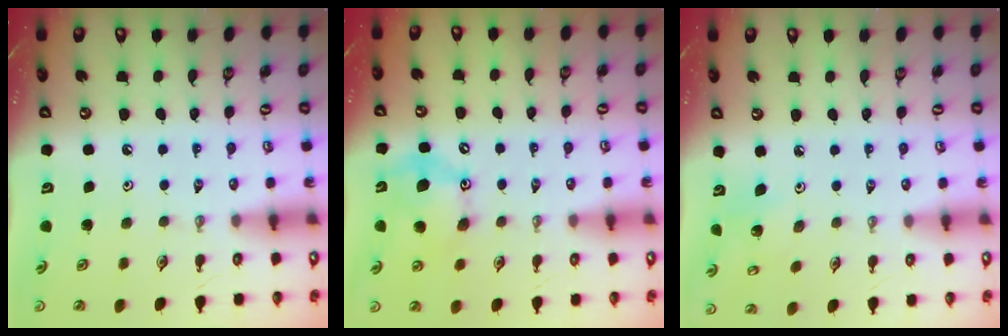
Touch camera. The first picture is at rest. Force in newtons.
{"total": 12.4, "press": 12.4, "slide": 0.2}
{"total": 5.7, "press": 5.7, "slide": 0.4}